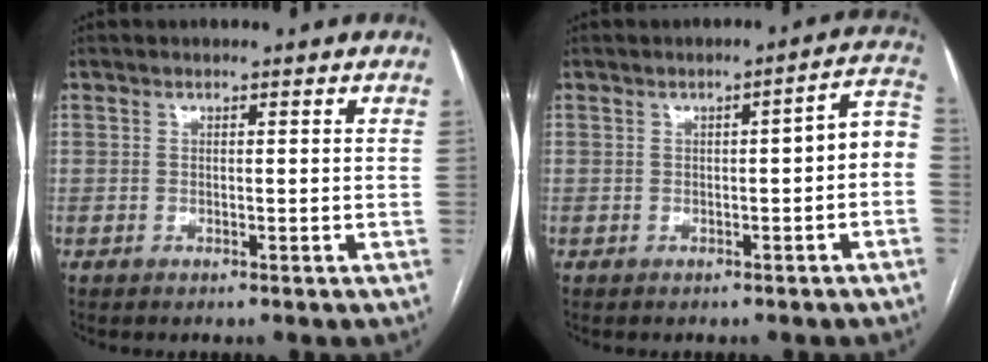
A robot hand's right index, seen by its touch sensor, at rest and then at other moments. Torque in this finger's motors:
{"motor_torque": [0.43, -0.18, 0.15, 0.02]}